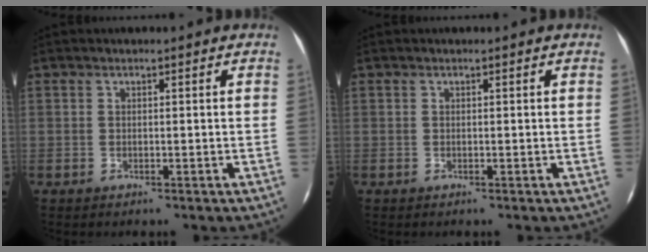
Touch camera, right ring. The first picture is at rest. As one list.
[{"total": 0.0}]